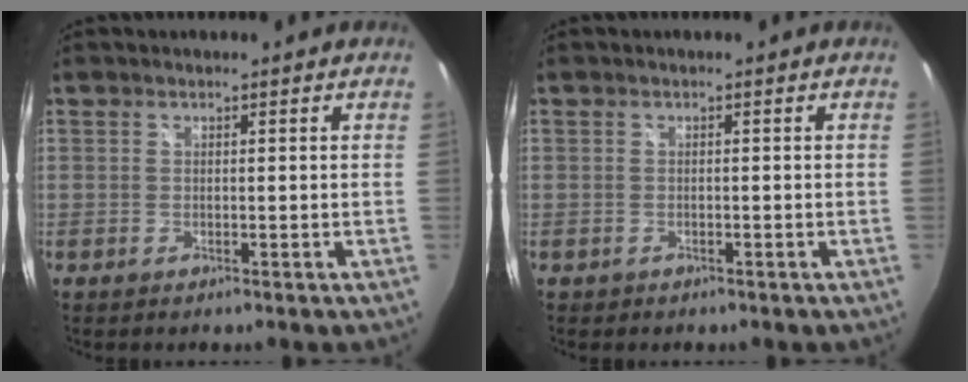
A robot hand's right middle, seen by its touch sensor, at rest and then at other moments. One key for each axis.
{"total": 1.0, "fx": -0.6, "fy": 0.8, "fz": 0.3, "tx": -0.010, "ty": -0.002, "tz": -0.007}